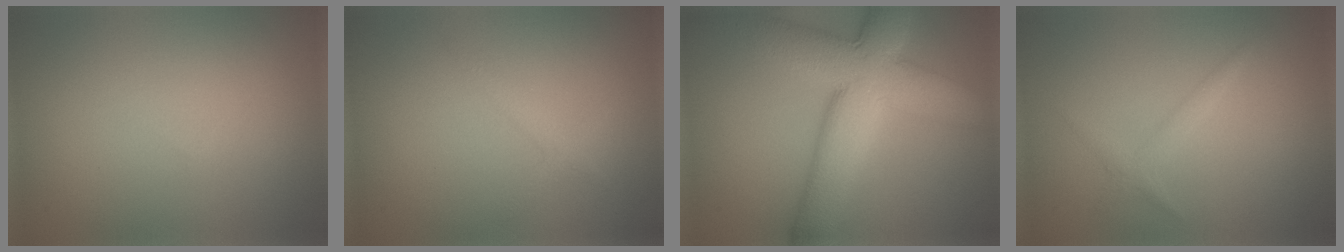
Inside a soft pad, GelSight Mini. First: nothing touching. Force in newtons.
{"total": 1.4, "press": 1.4, "slide": 0.0}
{"total": 10.8, "press": 10.7, "slide": 1.0}
{"total": 1.3, "press": 1.3, "slide": 0.0}